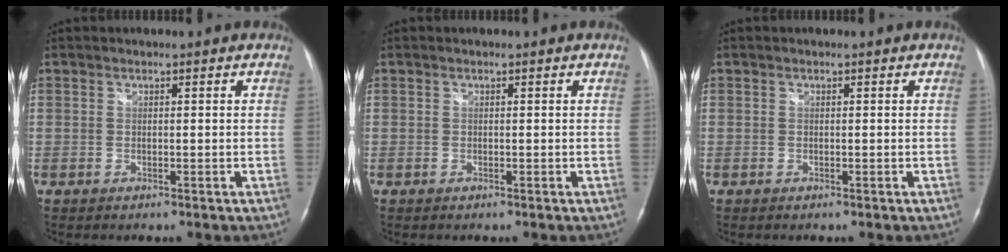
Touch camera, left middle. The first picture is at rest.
{"total": 0.0}
{"total": 0.0}